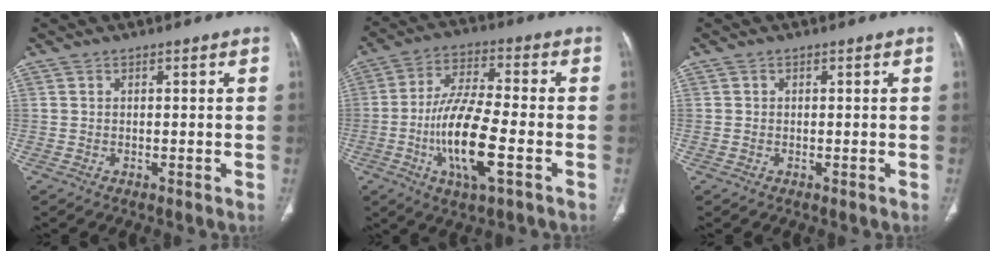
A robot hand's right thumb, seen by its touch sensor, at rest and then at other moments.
{"total": 14.5, "force": [-4.1, 4.0, 13.3], "torque": [-0.263, 0.011, -0.076]}
{"total": 0.5, "force": [0.0, 0.5, 0.1], "torque": [0.002, 0.003, 0.000]}